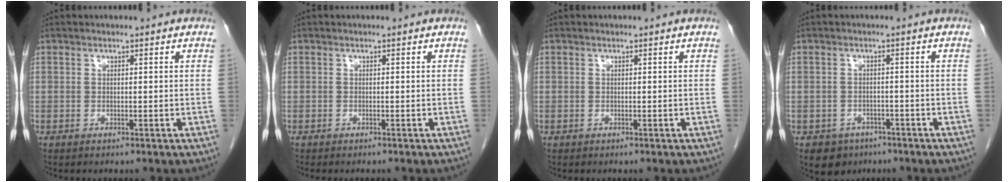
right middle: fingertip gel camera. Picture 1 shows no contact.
{"total": 1.9, "force": [-1.7, 0.5, 0.7], "torque": [-0.013, -0.005, -0.018]}
{"total": 0.0}
{"total": 4.1, "force": [-2.6, 3.2, 0.5], "torque": [-0.007, 0.008, -0.033]}